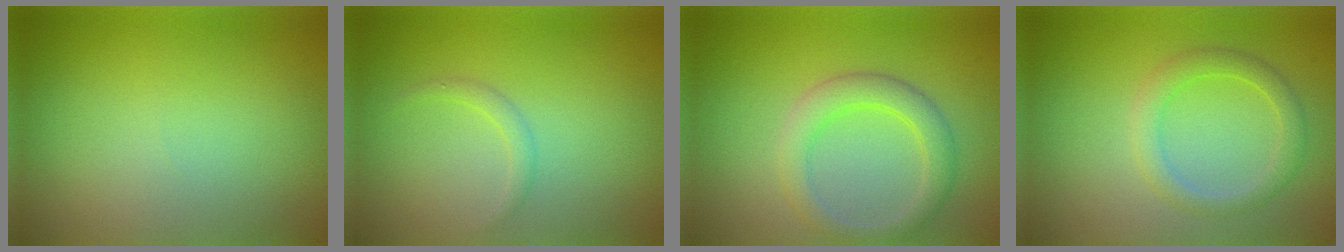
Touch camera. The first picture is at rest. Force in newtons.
{"total": 1.1, "press": 1.1, "slide": 0.1}
{"total": 3.5, "press": 3.5, "slide": 0.2}
{"total": 2.6, "press": 2.6, "slide": 0.4}